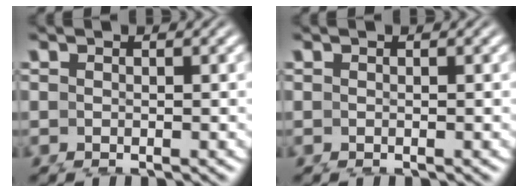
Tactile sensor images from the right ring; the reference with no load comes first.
{"total": 0.0}